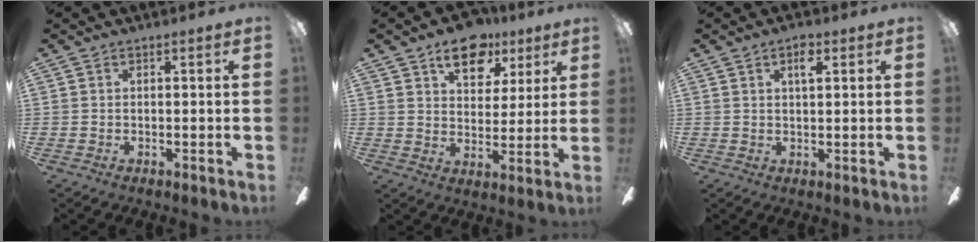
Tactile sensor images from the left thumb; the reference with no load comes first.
{"total": 12.1, "force": [7.6, 7.2, 6.2], "torque": [-0.073, -0.032, 0.131]}
{"total": 3.7, "force": [2.0, 1.4, 2.8], "torque": [-0.038, -0.002, 0.028]}